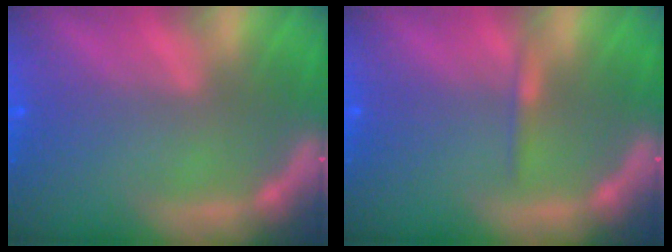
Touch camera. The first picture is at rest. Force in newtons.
{"total": 0.9}